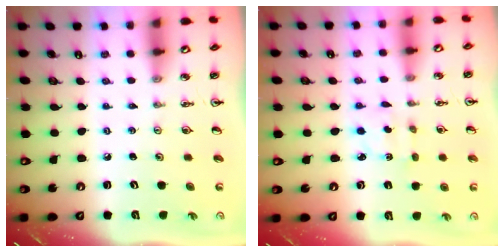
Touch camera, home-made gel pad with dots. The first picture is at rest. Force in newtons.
{"total": 2.2, "press": 2.1, "slide": 0.6}